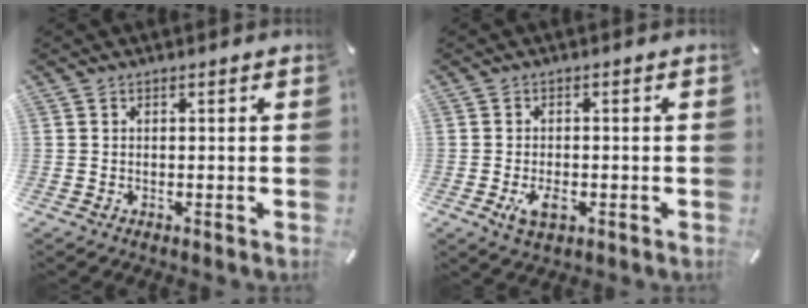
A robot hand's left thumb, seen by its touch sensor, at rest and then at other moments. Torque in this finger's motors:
{"motor_torque": [0.53, 1.60, 0.27, -0.14, 0.20]}